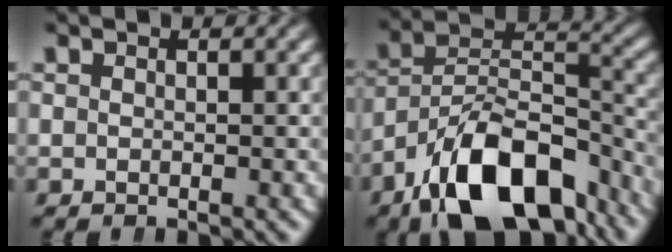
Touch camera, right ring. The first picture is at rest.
{"total": 13.7, "force": [-6.3, 8.0, 9.1], "torque": [-0.141, -0.027, -0.093]}